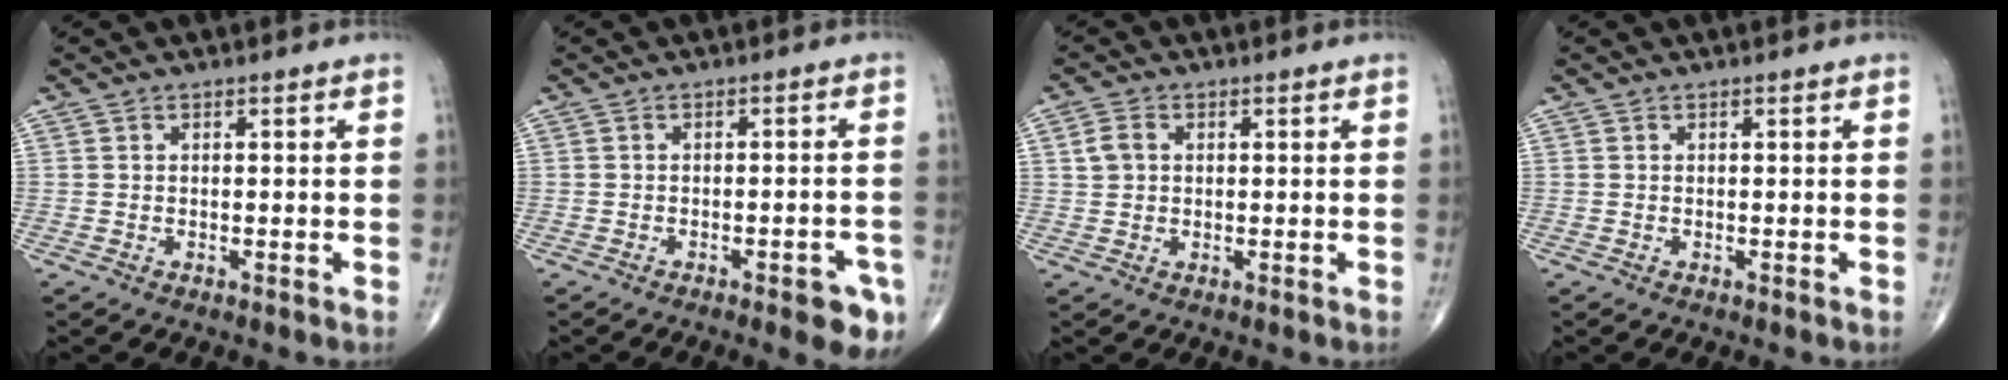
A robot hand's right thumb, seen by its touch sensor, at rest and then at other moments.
{"total": 6.3, "force": [-3.5, 2.0, 4.8], "torque": [-0.041, 0.014, -0.039]}
{"total": 3.1, "force": [0.7, 2.4, 1.8], "torque": [-0.034, 0.006, 0.015]}
{"total": 0.0}